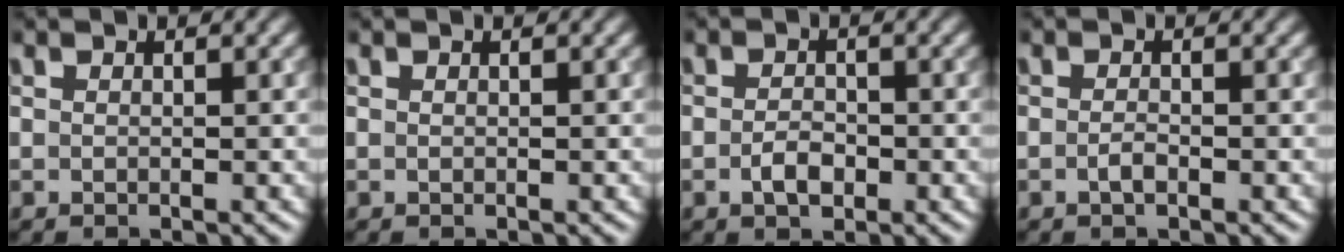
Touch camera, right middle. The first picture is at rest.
{"total": 0.0}
{"total": 2.0, "force": [-0.7, 1.1, 1.4], "torque": [-0.028, -0.001, -0.015]}
{"total": 0.9, "force": [-0.4, 0.3, 0.8], "torque": [-0.016, 0.000, -0.009]}